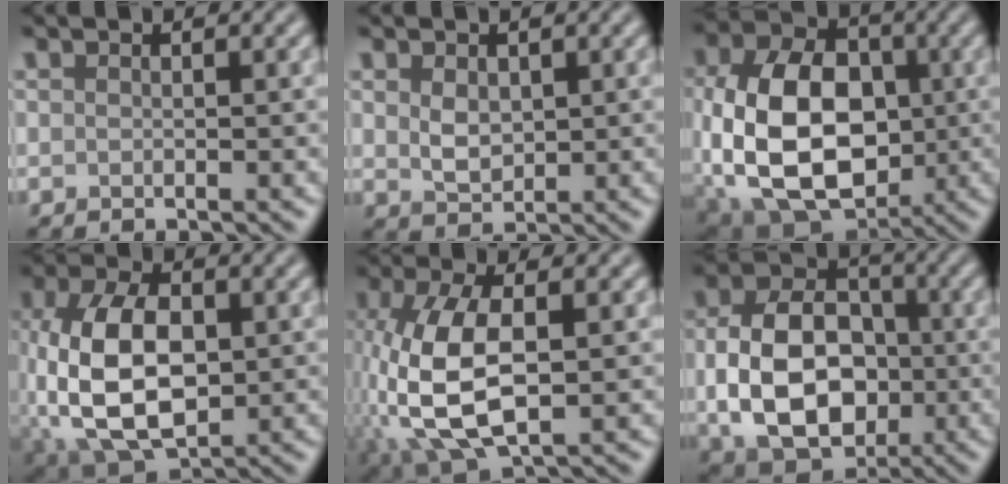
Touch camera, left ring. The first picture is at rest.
{"total": 2.3, "force": [0.6, 1.6, 1.6], "torque": [-0.033, -0.003, 0.016]}
{"total": 13.5, "force": [-1.3, 9.2, 9.8], "torque": [-0.196, -0.007, -0.028]}
{"total": 11.0, "force": [-0.8, 6.4, 8.9], "torque": [-0.198, -0.003, -0.015]}
{"total": 10.4, "force": [-1.1, 5.2, 8.9], "torque": [-0.208, 0.000, -0.023]}
{"total": 10.9, "force": [-1.0, 7.8, 7.6], "torque": [-0.144, -0.008, -0.021]}